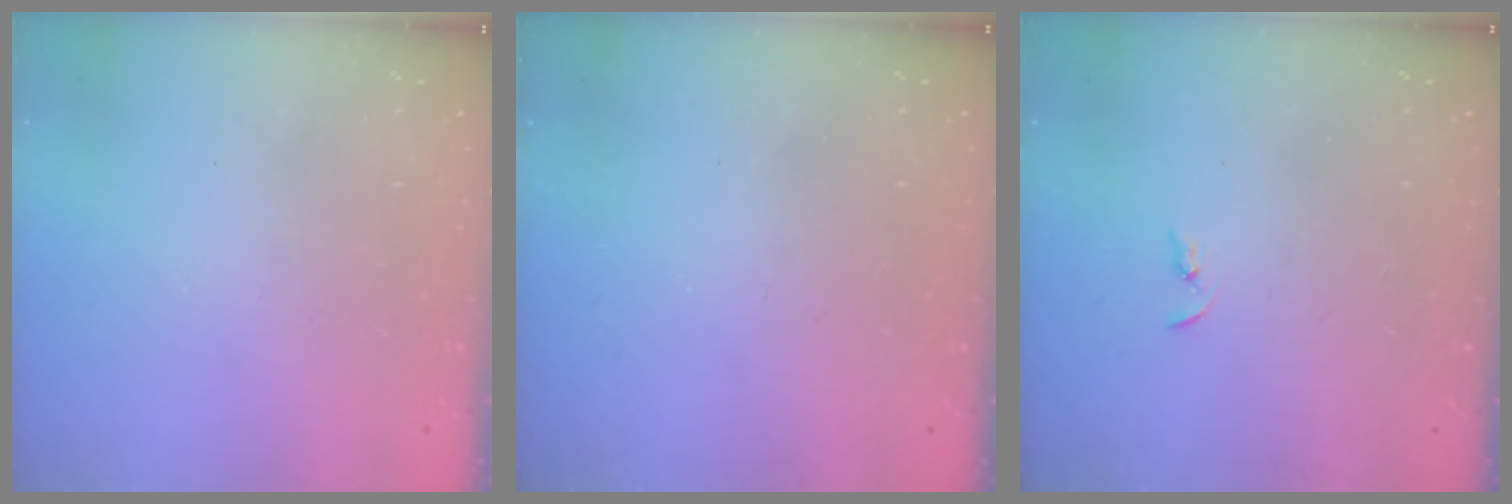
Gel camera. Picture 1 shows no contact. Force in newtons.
{"total": 0.0}
{"total": 2.4, "press": 2.3, "slide": 0.2}